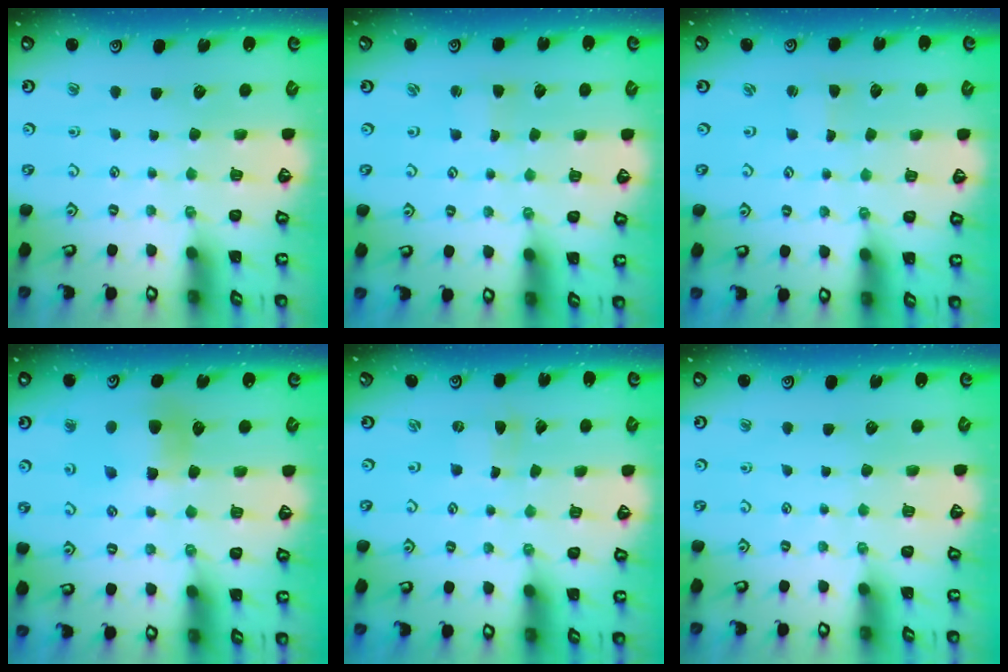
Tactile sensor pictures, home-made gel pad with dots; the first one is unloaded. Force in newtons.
{"total": 0.8, "press": 0.8, "slide": 0.0}
{"total": 0.0}
{"total": 7.0, "press": 6.9, "slide": 1.1}
{"total": 0.0}
{"total": 0.0}